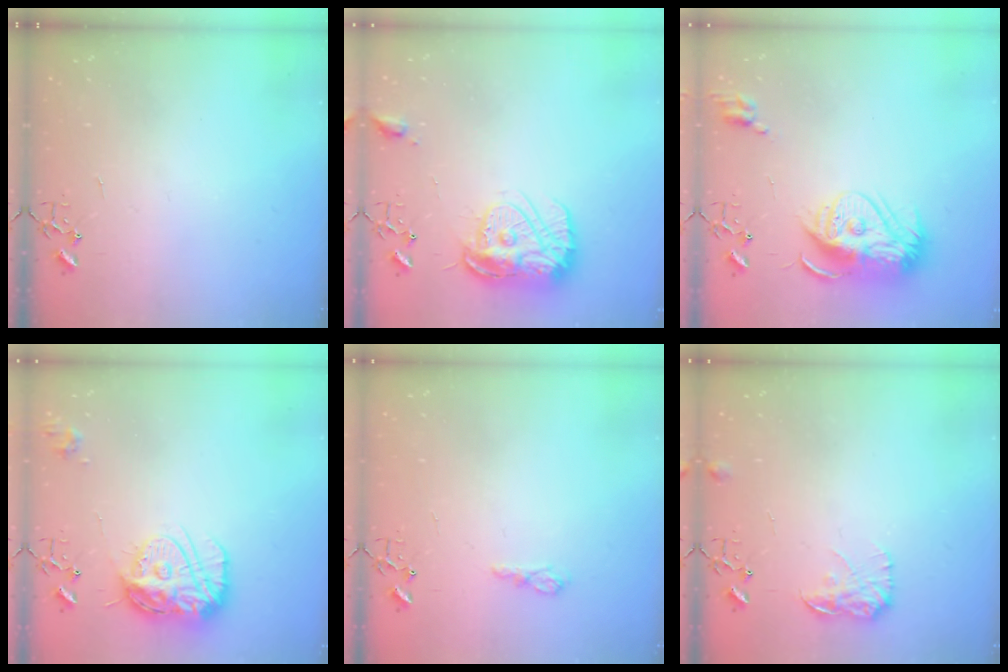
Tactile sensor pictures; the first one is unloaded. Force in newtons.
{"total": 15.7, "press": 15.7, "slide": 1.6}
{"total": 15.1, "press": 15.0, "slide": 1.3}
{"total": 15.4, "press": 15.3, "slide": 1.4}
{"total": 6.5, "press": 6.5, "slide": 0.7}
{"total": 9.2, "press": 9.2, "slide": 0.4}